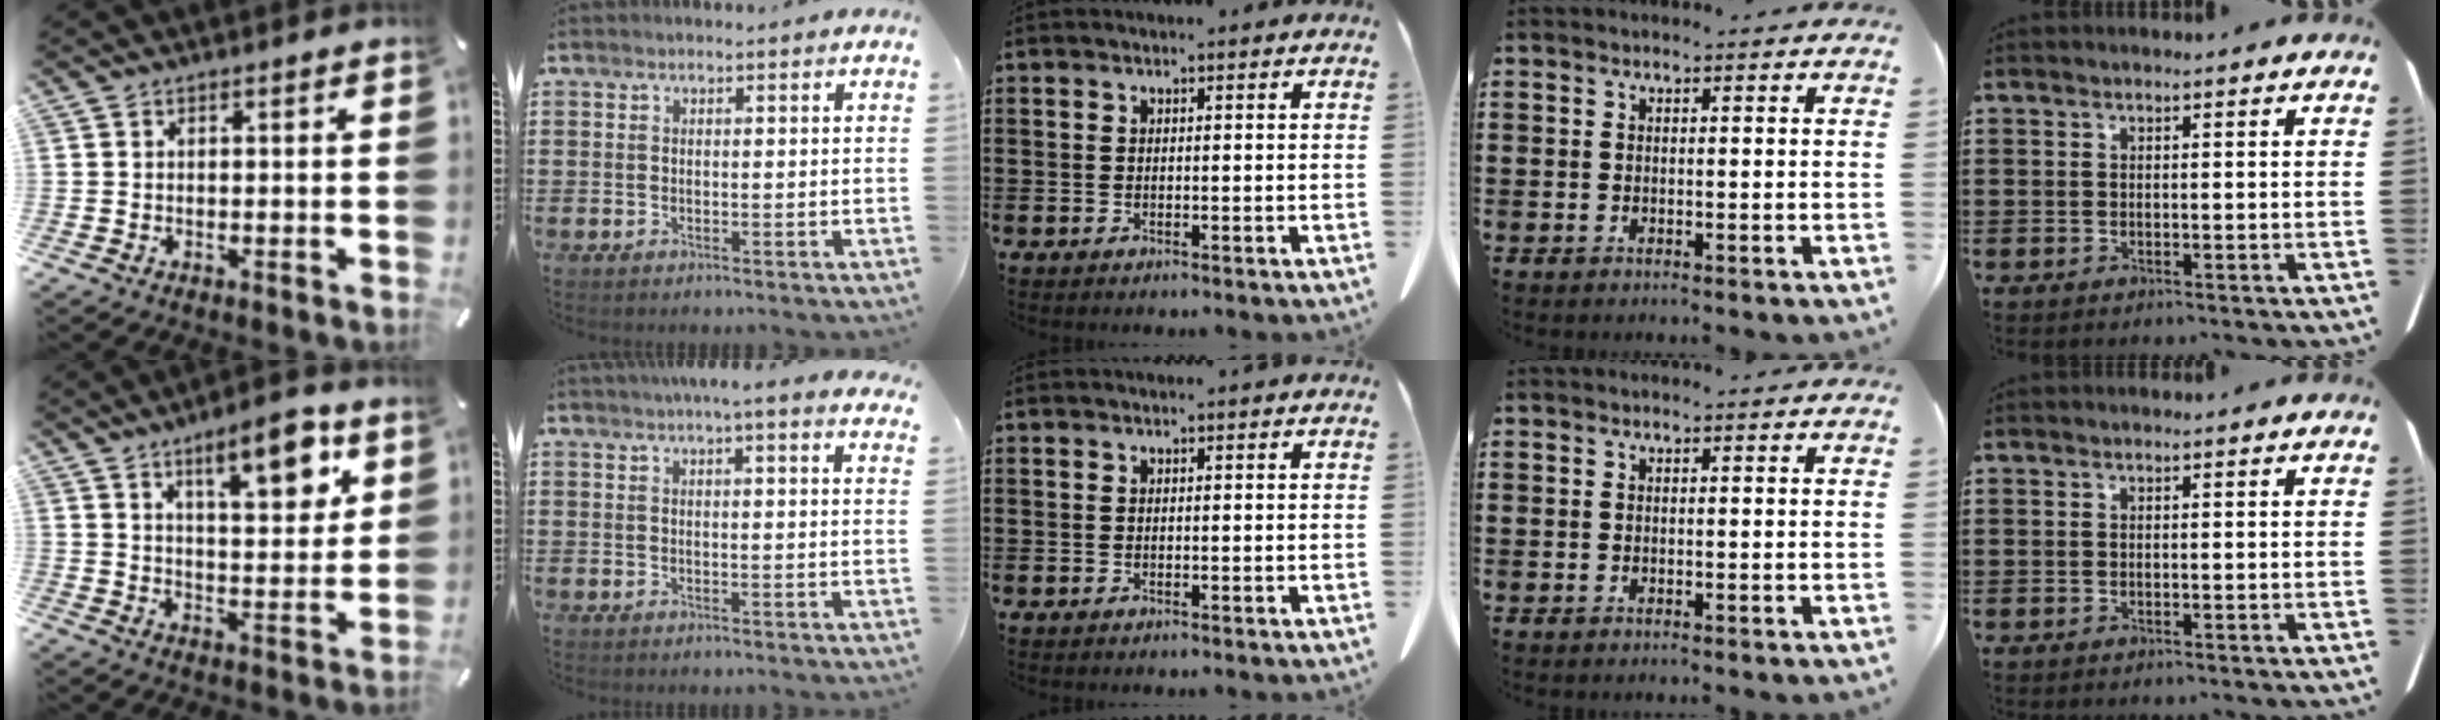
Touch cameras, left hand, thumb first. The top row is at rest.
{"thumb": {"total": 12.1, "force": [7.1, 4.3, 8.8], "torque": [-0.112, -0.042, 0.112]}, "index": {"total": 3.5, "force": [2.9, -0.5, 2.0], "torque": [-0.046, -0.003, 0.052]}}